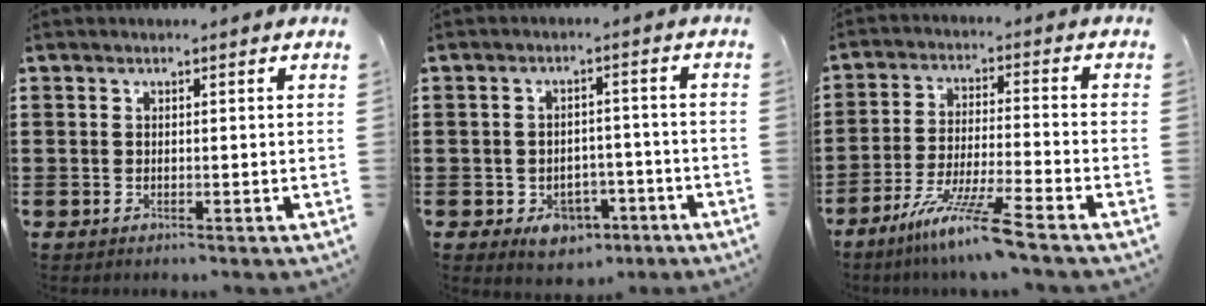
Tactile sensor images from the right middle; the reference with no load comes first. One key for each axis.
{"total": 4.1, "fx": -2.8, "fy": 2.6, "fz": 1.6, "tx": -0.031, "ty": 0.007, "tz": -0.052}
{"total": 9.2, "fx": -7.0, "fy": -0.5, "fz": 5.9, "tx": -0.118, "ty": -0.015, "tz": -0.135}